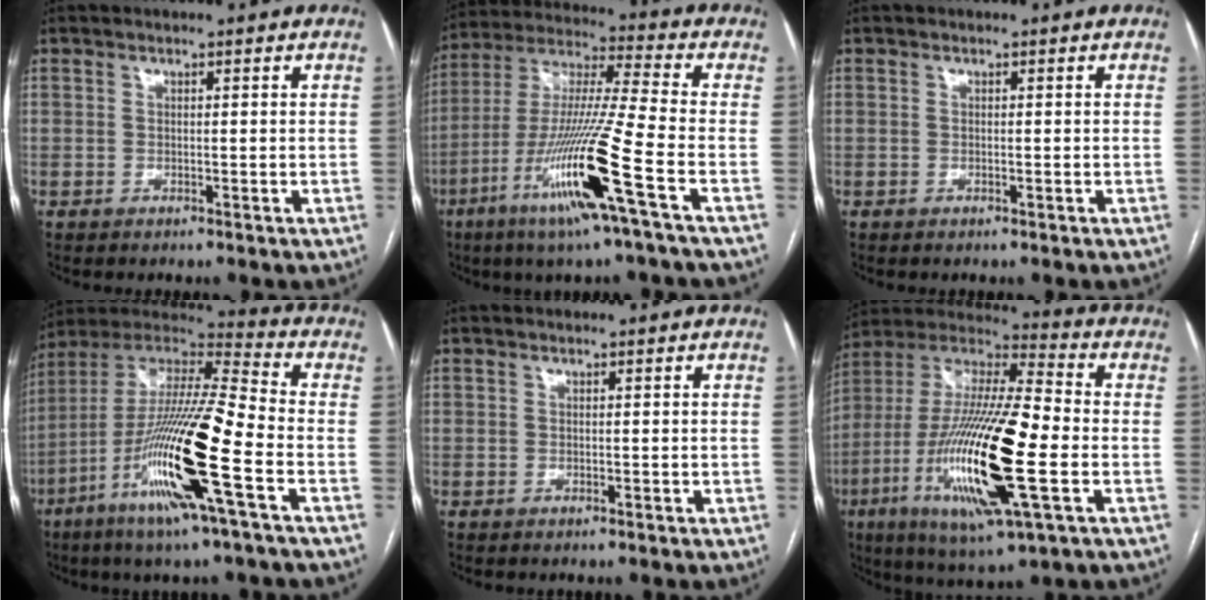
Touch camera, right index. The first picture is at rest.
{"total": 17.7, "force": [-7.3, -1.1, 16.1], "torque": [-0.332, -0.026, -0.143]}
{"total": 0.0}
{"total": 21.1, "force": [-7.7, 0.6, 19.6], "torque": [-0.403, -0.027, -0.152]}
{"total": 0.0}
{"total": 25.4, "force": [-6.1, 4.1, 24.3], "torque": [-0.500, -0.031, -0.112]}